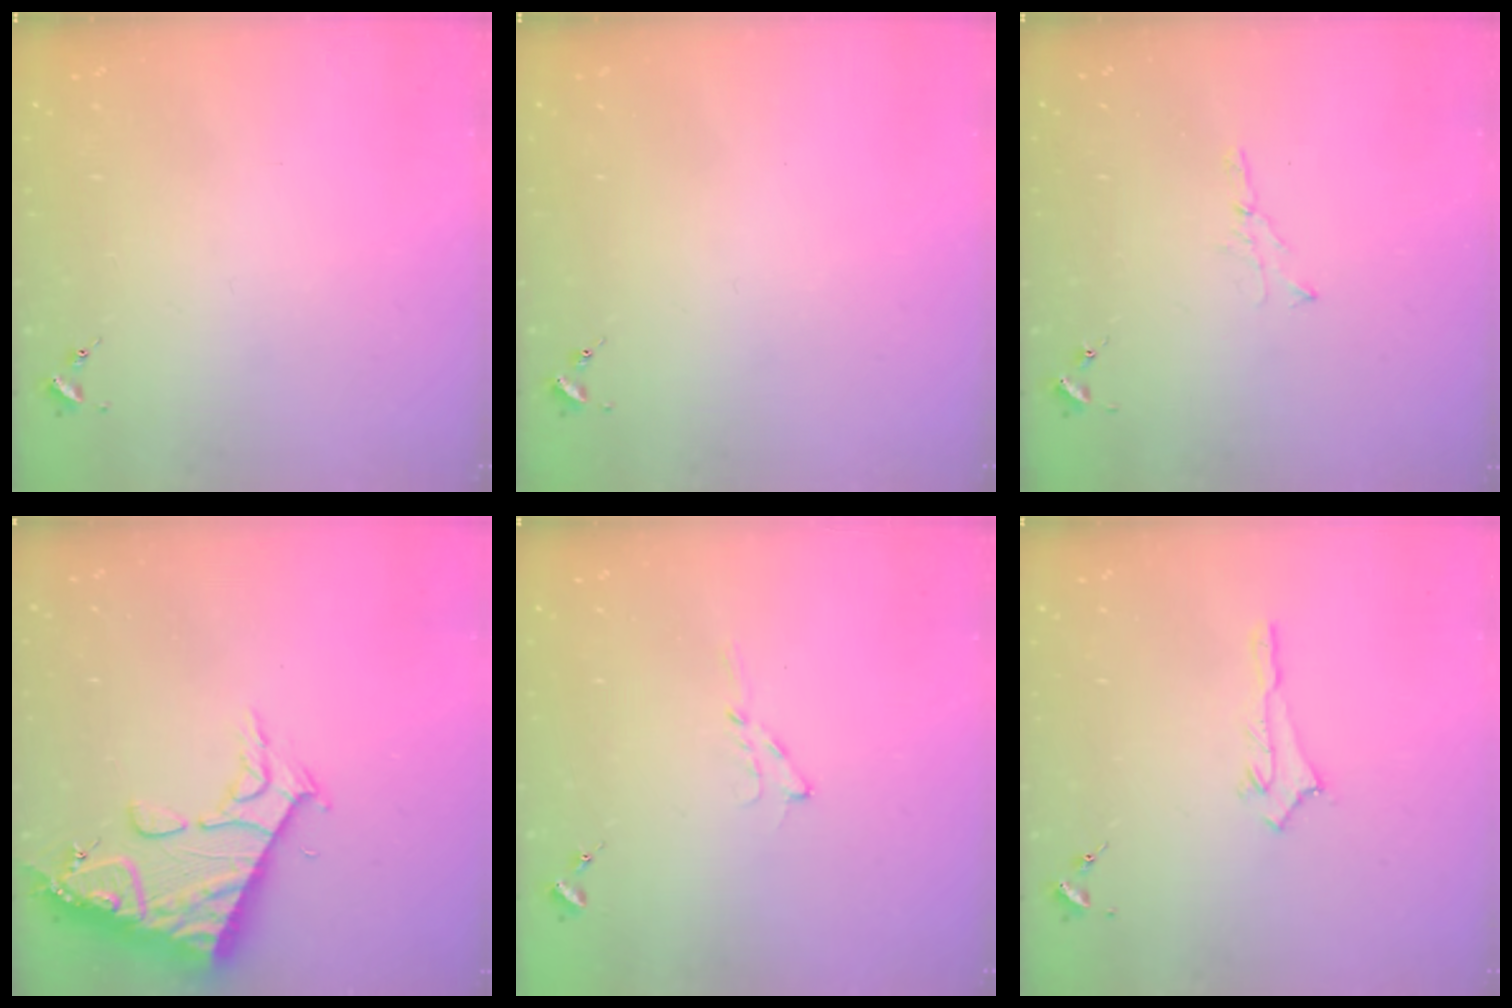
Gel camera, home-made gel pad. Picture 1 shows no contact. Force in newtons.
{"total": 0.0}
{"total": 3.0, "press": 3.0, "slide": 0.3}
{"total": 15.8, "press": 15.7, "slide": 1.6}
{"total": 4.3, "press": 4.3, "slide": 0.6}
{"total": 2.7, "press": 2.7, "slide": 0.2}